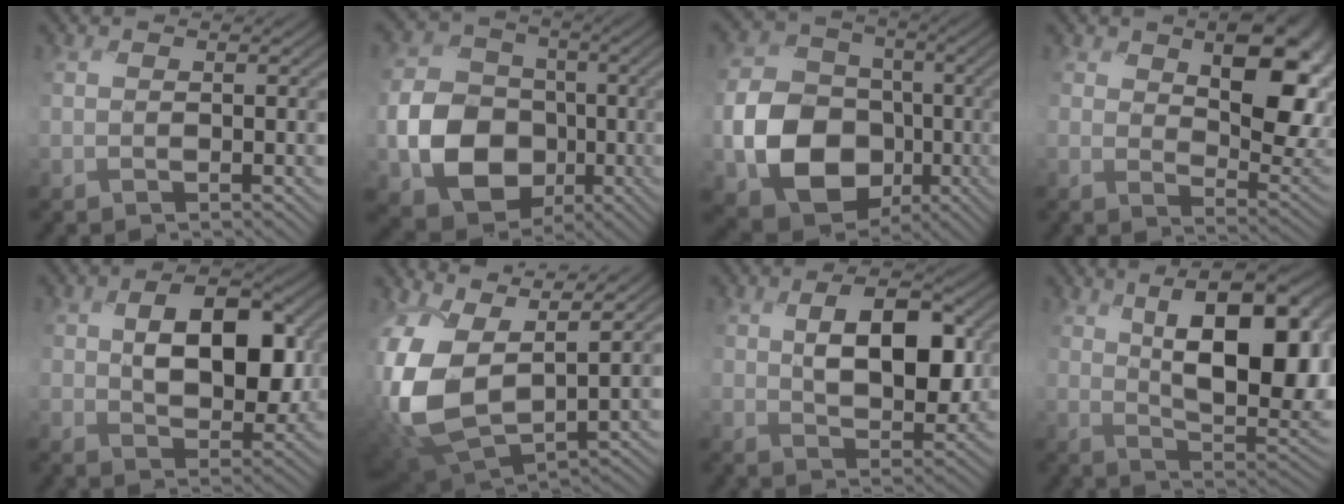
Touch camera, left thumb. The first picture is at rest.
{"total": 10.9, "force": [-3.5, 8.9, 5.3], "torque": [-0.115, -0.018, -0.079]}
{"total": 12.2, "force": [-4.1, 9.8, 6.1], "torque": [-0.126, -0.025, -0.086]}
{"total": 10.8, "force": [4.1, 5.8, 8.2], "torque": [-0.136, -0.017, 0.077]}
{"total": 9.9, "force": [1.1, 6.1, 7.7], "torque": [-0.134, -0.003, 0.014]}
{"total": 14.1, "force": [1.4, 7.9, 11.6], "torque": [-0.296, -0.013, 0.012]}
{"total": 9.0, "force": [1.3, 4.9, 7.4], "torque": [-0.128, -0.001, 0.015]}
{"total": 15.1, "force": [4.0, 6.7, 12.9], "torque": [-0.177, 0.015, 0.052]}